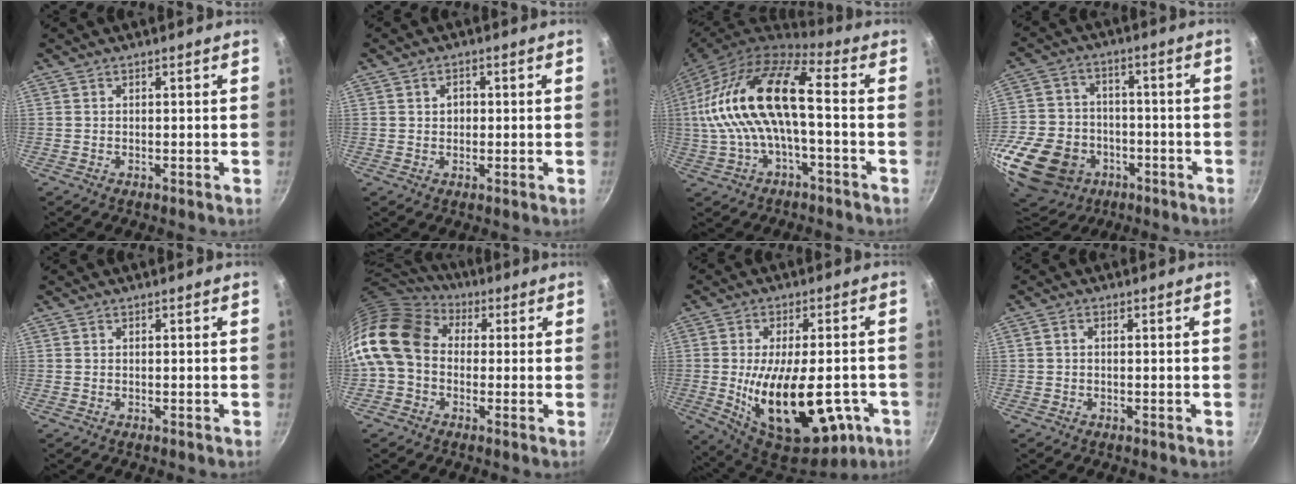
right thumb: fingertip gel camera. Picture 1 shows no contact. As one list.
[{"total": 2.1, "force": [0.3, 1.7, 1.2], "torque": [-0.009, 0.003, 0.004]}, {"total": 19.1, "force": [-0.1, 7.8, 17.5], "torque": [-0.341, 0.040, -0.013]}, {"total": 26.4, "force": [-10.9, 19.9, 13.4], "torque": [-0.292, 0.041, -0.174]}, {"total": 0.0}, {"total": 15.4, "force": [1.1, 12.0, 9.6], "torque": [-0.177, 0.030, -0.001]}, {"total": 23.3, "force": [-6.0, 11.0, 19.7], "torque": [-0.280, -0.003, -0.072]}, {"total": 1.0, "force": [-0.1, 0.6, 0.8], "torque": [-0.019, 0.007, -0.001]}]